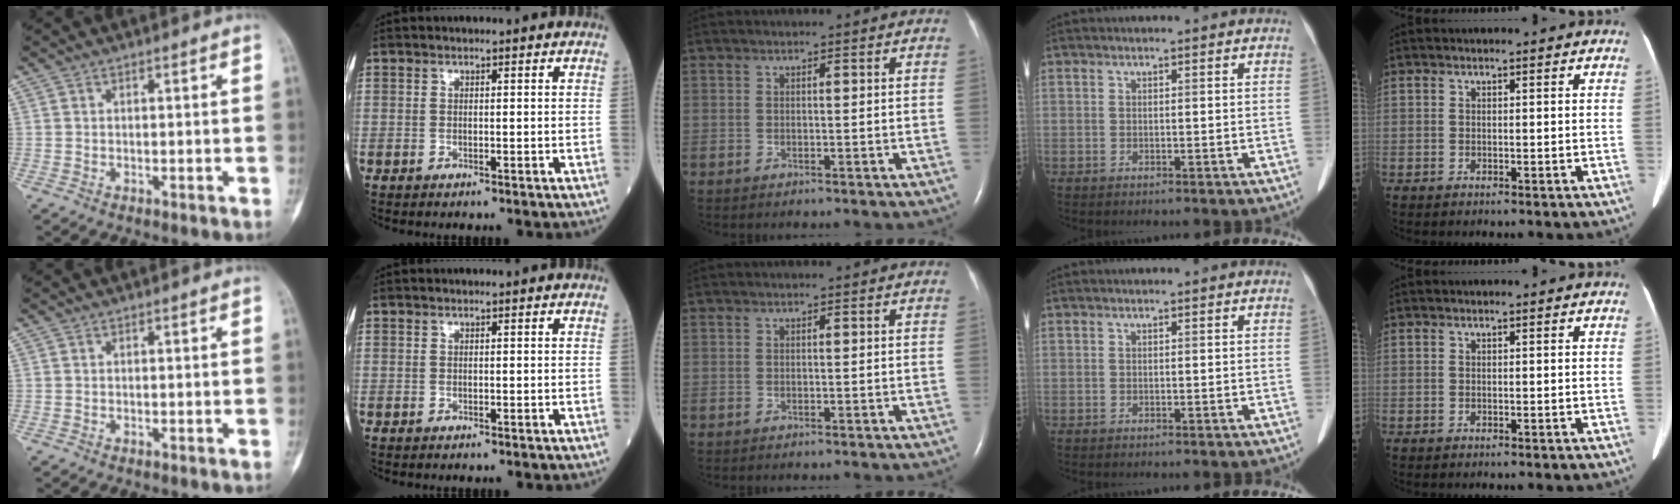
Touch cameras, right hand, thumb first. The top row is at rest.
{}